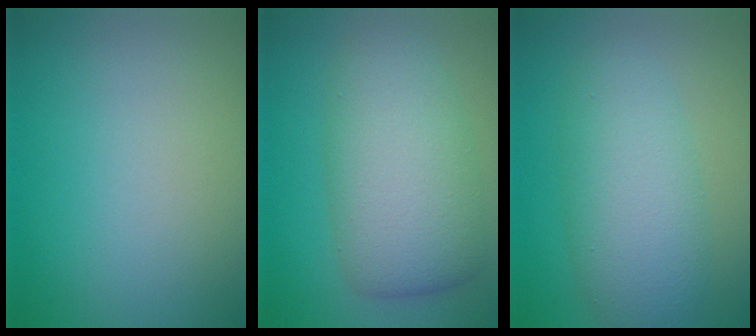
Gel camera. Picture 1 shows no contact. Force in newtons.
{"total": 7.5, "press": 7.5, "slide": 0.1}
{"total": 5.9, "press": 5.9, "slide": 0.1}